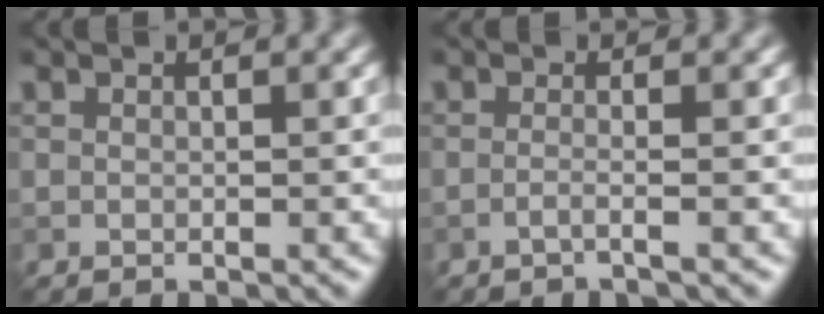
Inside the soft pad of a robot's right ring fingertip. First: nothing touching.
{"total": 1.2, "force": [-0.6, 0.3, 1.0], "torque": [-0.009, -0.003, -0.021]}